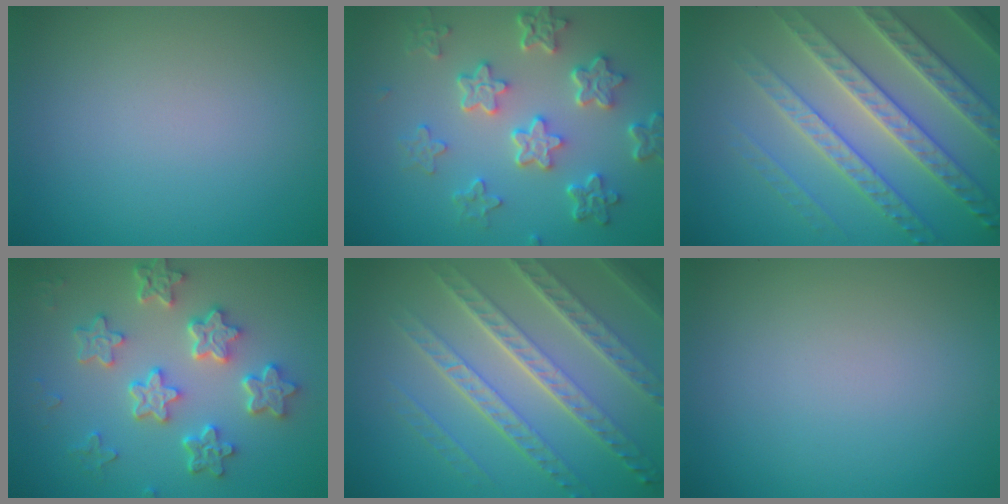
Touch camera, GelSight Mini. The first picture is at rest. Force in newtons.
{"total": 5.8, "press": 4.4, "slide": 3.8}
{"total": 7.0, "press": 6.8, "slide": 1.7}
{"total": 5.9, "press": 4.7, "slide": 3.6}
{"total": 7.4, "press": 5.2, "slide": 5.2}
{"total": 0.0}